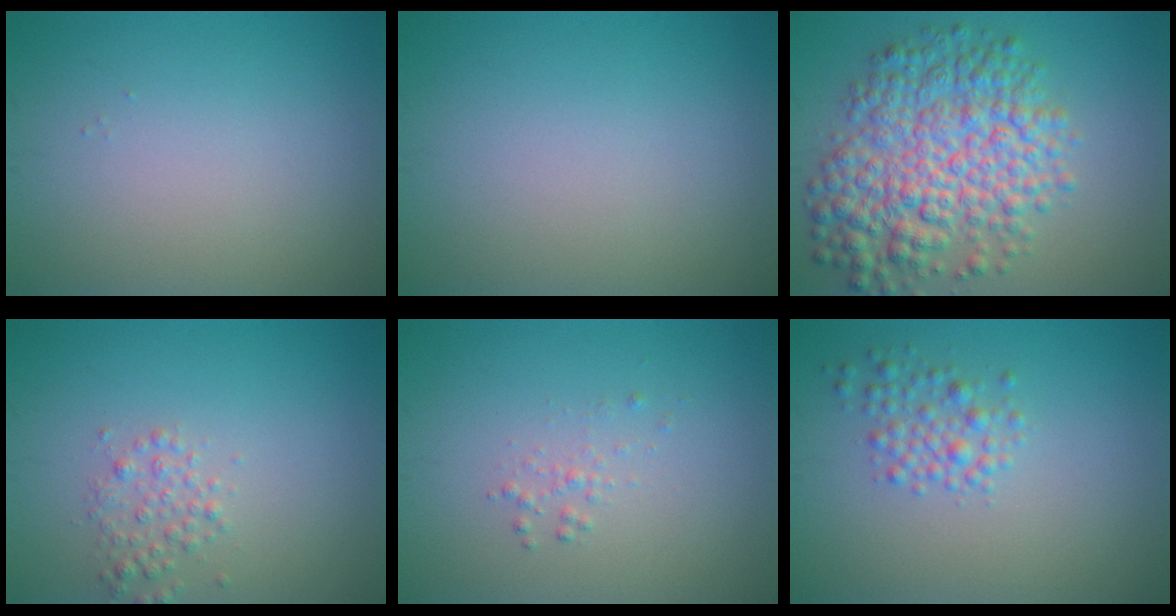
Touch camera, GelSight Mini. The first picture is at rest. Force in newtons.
{"total": 0.0}
{"total": 8.9, "press": 8.9, "slide": 0.2}
{"total": 1.8, "press": 1.8, "slide": 0.0}
{"total": 0.9, "press": 0.9, "slide": 0.0}
{"total": 2.3, "press": 2.3, "slide": 0.1}